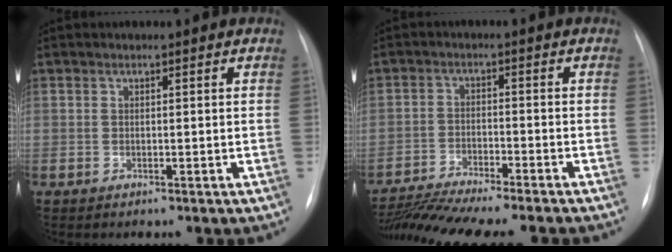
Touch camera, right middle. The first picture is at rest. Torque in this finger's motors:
{"motor_torque": [1.08, -1.06, 0.26, 0.10]}